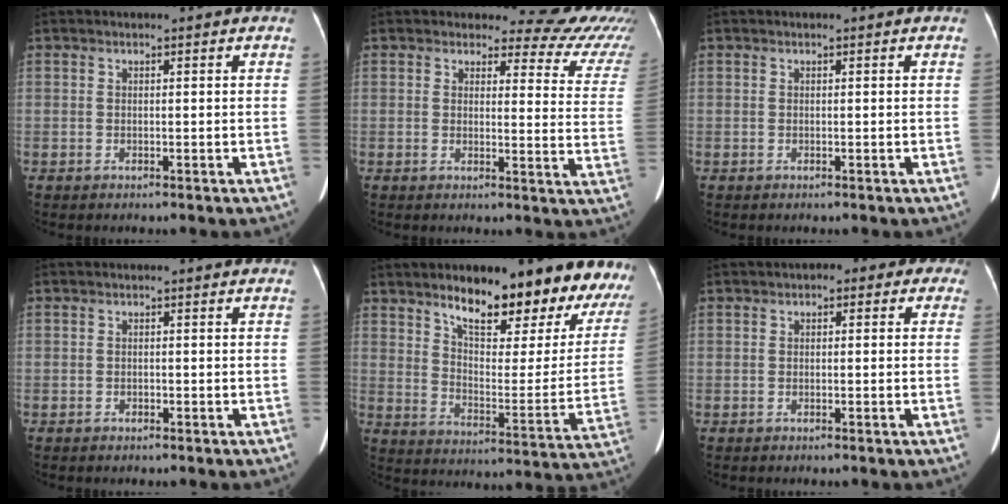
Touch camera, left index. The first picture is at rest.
{"total": 13.8, "force": [13.2, 3.7, 1.2], "torque": [0.032, -0.088, 0.103]}
{"total": 0.0}
{"total": 0.6, "force": [-0.5, 0.3, 0.1], "torque": [-0.002, 0.001, -0.008]}
{"total": 22.0, "force": [17.7, 5.7, 11.7], "torque": [-0.145, -0.028, 0.228]}
{"total": 3.3, "force": [0.8, 2.1, 2.4], "torque": [-0.017, 0.026, -0.005]}